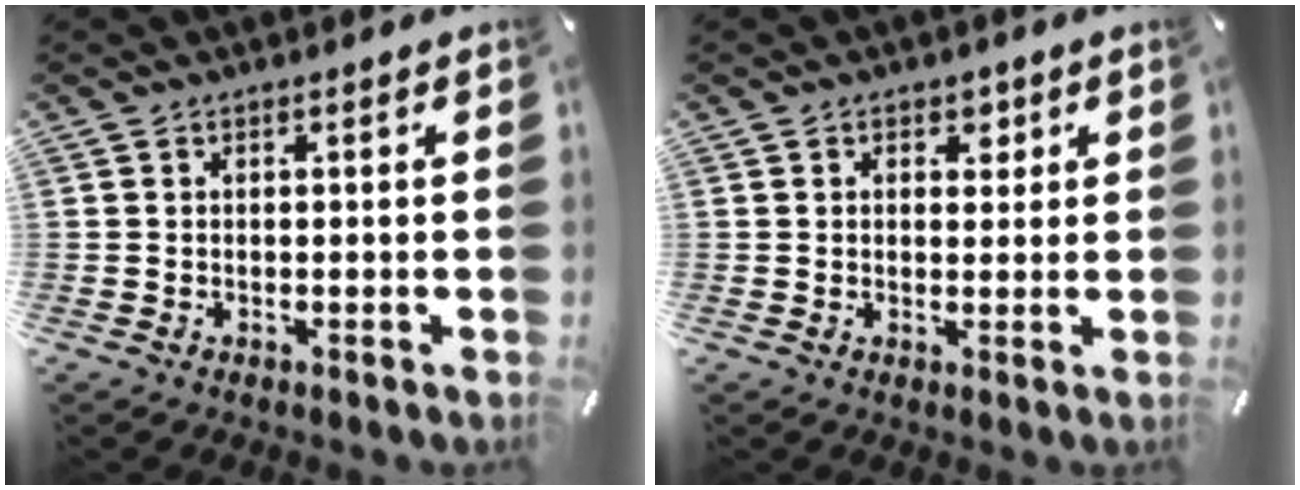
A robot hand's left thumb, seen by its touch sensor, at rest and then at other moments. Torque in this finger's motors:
{"motor_torque": [0.07, -0.25, 0.12, 0.10, -0.04]}